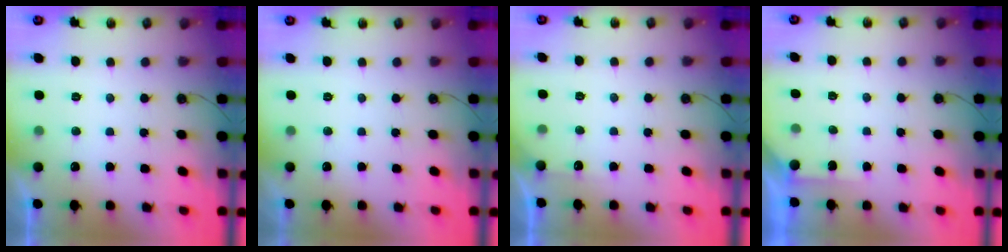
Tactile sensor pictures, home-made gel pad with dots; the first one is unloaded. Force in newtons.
{"total": 0.0}
{"total": 2.9, "press": 2.9, "slide": 0.3}
{"total": 2.8, "press": 2.8, "slide": 0.2}